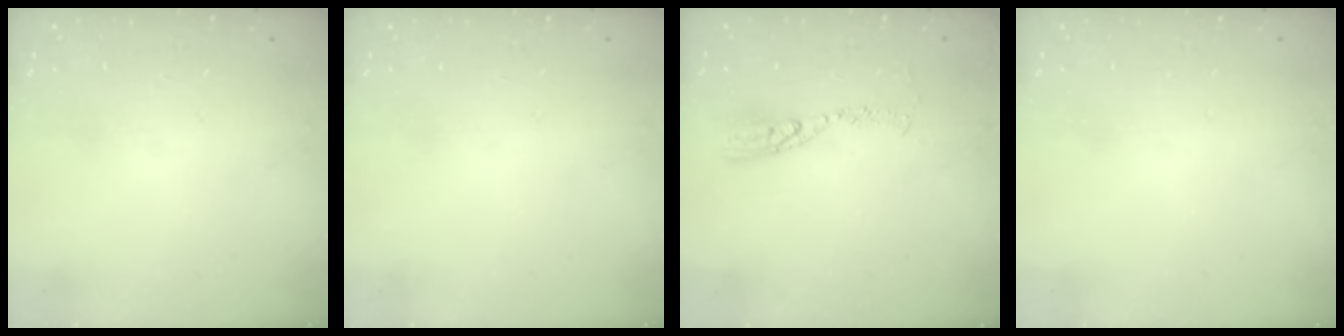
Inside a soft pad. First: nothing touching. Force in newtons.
{"total": 0.0}
{"total": 8.2, "press": 8.1, "slide": 0.7}
{"total": 0.0}